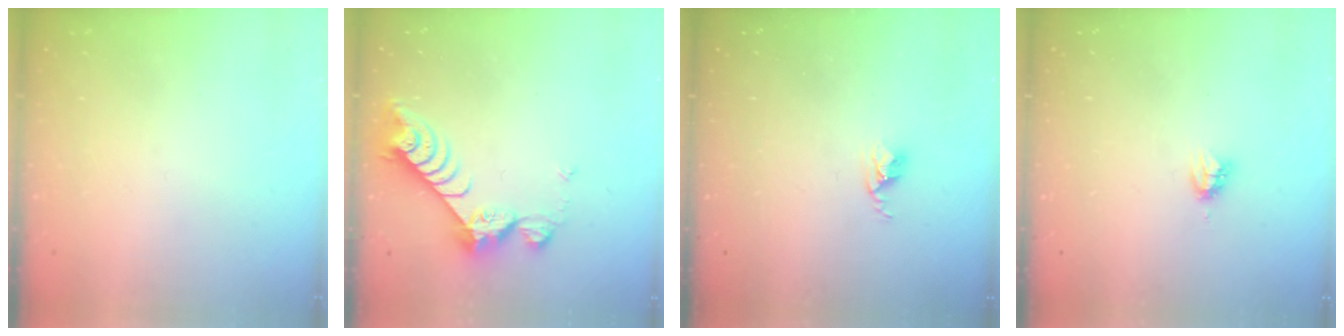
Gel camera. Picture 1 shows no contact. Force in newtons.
{"total": 8.6, "press": 8.5, "slide": 0.7}
{"total": 2.6, "press": 2.6, "slide": 0.4}
{"total": 3.9, "press": 3.9, "slide": 0.5}